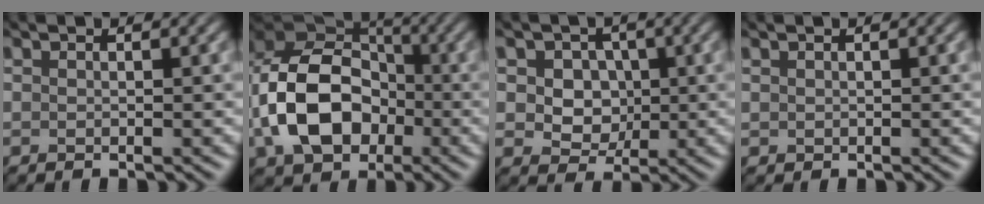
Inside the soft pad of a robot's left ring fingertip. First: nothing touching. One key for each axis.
{"total": 10.6, "fx": -3.2, "fy": 7.7, "fz": 6.4, "tx": -0.134, "ty": 0.000, "tz": -0.065}
{"total": 4.0, "fx": 0.0, "fy": 3.6, "fz": 1.8, "tx": -0.045, "ty": -0.013, "tz": 0.008}
{"total": 0.0}